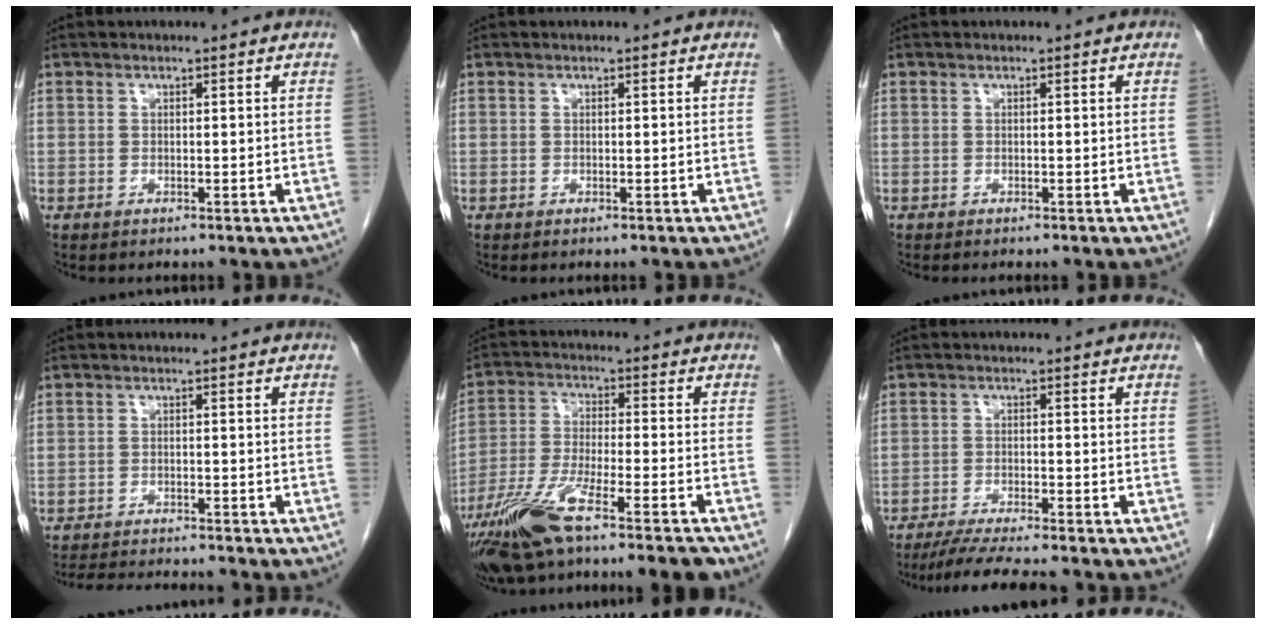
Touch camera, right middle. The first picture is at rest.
{"total": 0.0}
{"total": 0.9, "force": [-0.8, -0.1, 0.5], "torque": [-0.007, -0.001, -0.007]}
{"total": 9.8, "force": [-9.2, 0.5, 3.3], "torque": [-0.050, -0.011, -0.131]}
{"total": 14.1, "force": [-10.5, 0.6, 9.5], "torque": [-0.189, -0.031, -0.184]}
{"total": 9.0, "force": [-7.9, 0.0, 4.4], "torque": [-0.069, -0.023, -0.126]}